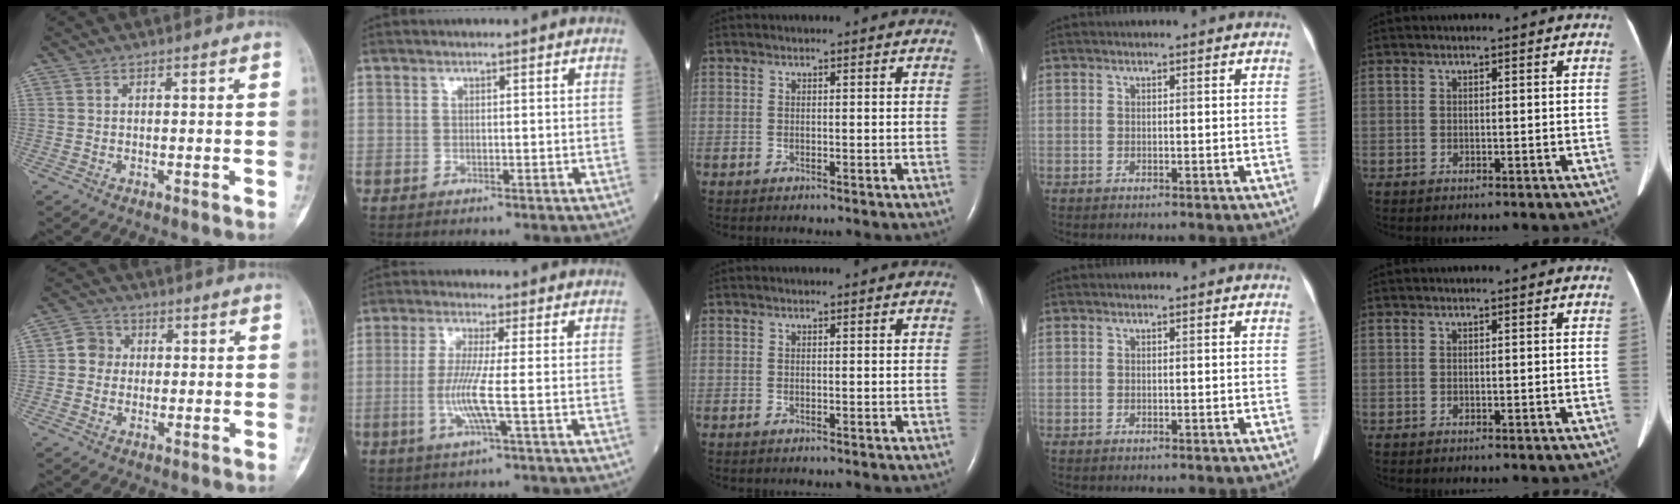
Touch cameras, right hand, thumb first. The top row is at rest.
{"thumb": {"total": 4.5, "force": [0.3, 4.3, 1.4], "torque": [0.000, 0.010, -0.003]}, "index": {"total": 5.9, "force": [-1.1, -0.7, 5.7], "torque": [-0.123, -0.012, -0.025]}}